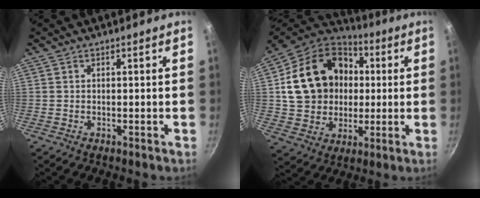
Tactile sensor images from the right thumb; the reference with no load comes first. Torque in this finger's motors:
{"motor_torque": [0.99, 4.02, 1.56, -0.12, 0.18]}